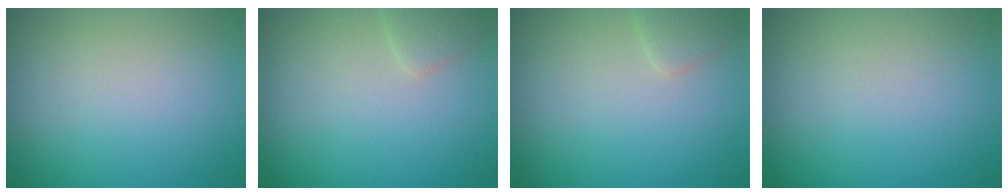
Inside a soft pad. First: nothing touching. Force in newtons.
{"total": 1.3, "press": 1.3, "slide": 0.0}
{"total": 1.3, "press": 1.3, "slide": 0.0}
{"total": 0.0}